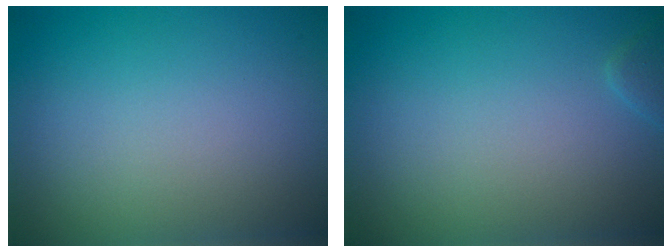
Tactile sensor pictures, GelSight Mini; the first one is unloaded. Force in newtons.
{"total": 0.9, "press": 0.9, "slide": 0.0}